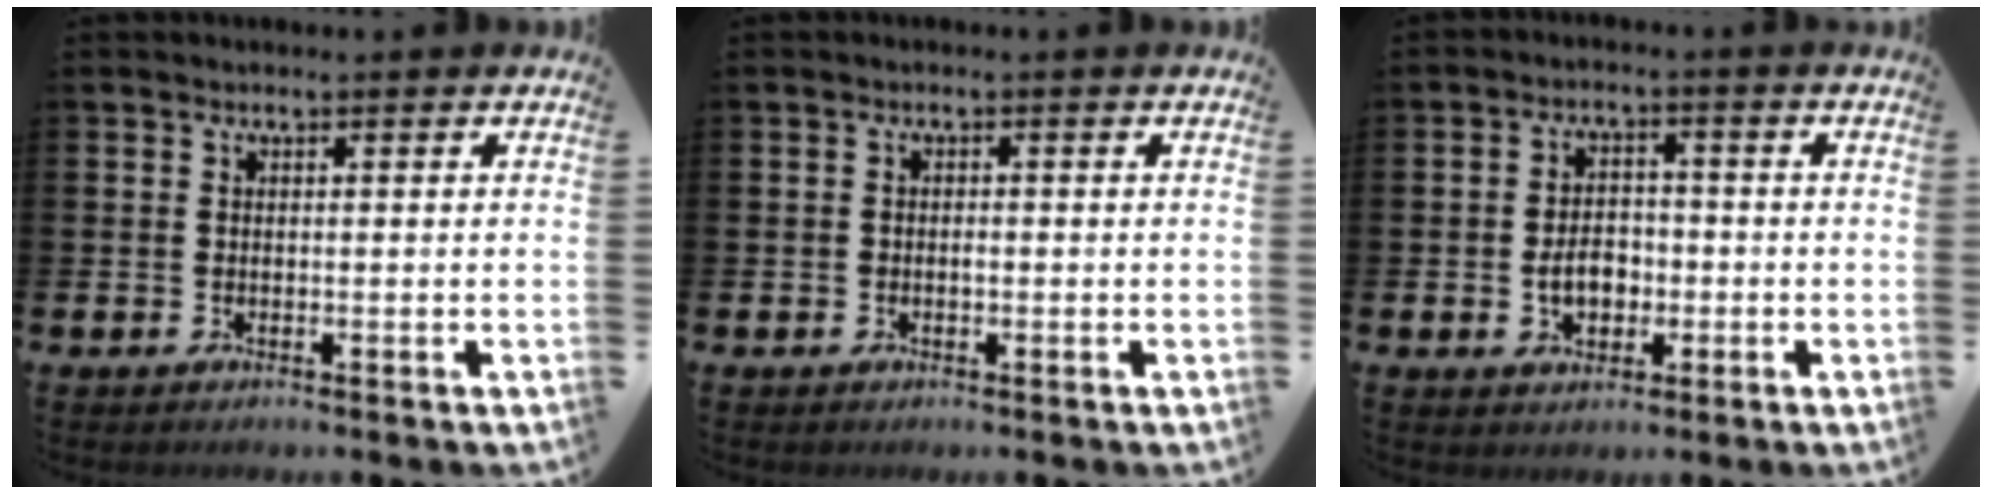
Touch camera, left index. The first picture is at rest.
{"total": 0.7, "force": [-0.2, 0.5, 0.5], "torque": [-0.009, 0.002, -0.006]}
{"total": 4.3, "force": [-1.0, 3.1, 2.9], "torque": [-0.040, -0.001, -0.025]}